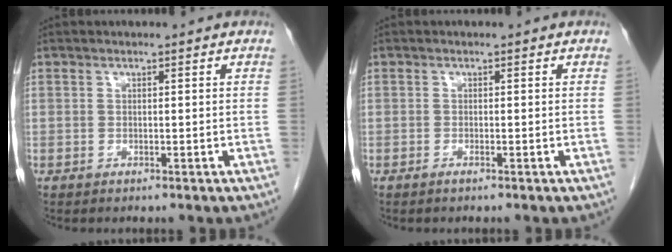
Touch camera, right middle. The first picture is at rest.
{"total": 0.7, "force": [-0.5, 0.0, 0.5], "torque": [-0.011, -0.001, -0.009]}